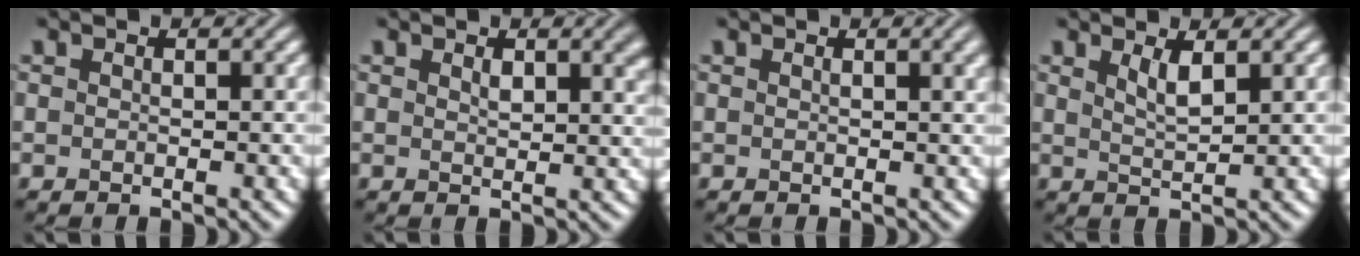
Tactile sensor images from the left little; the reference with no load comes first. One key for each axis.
{"total": 2.6, "fx": 1.3, "fy": 0.9, "fz": 2.0, "tx": -0.025, "ty": 0.001, "tz": 0.024}
{"total": 2.8, "fx": 1.2, "fy": 1.0, "fz": 2.3, "tx": -0.015, "ty": 0.003, "tz": 0.014}
{"total": 1.9, "fx": 1.1, "fy": 0.4, "fz": 1.5, "tx": -0.029, "ty": -0.004, "tz": 0.021}